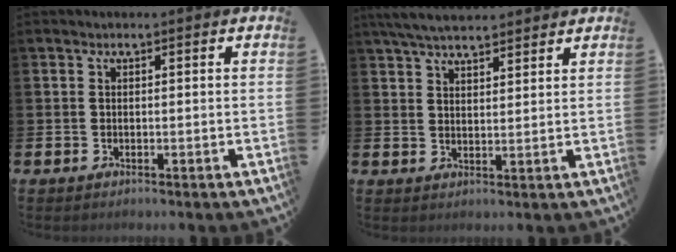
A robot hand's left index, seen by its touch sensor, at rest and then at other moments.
{"total": 5.4, "force": [5.1, 1.1, 1.5], "torque": [-0.043, -0.014, 0.094]}